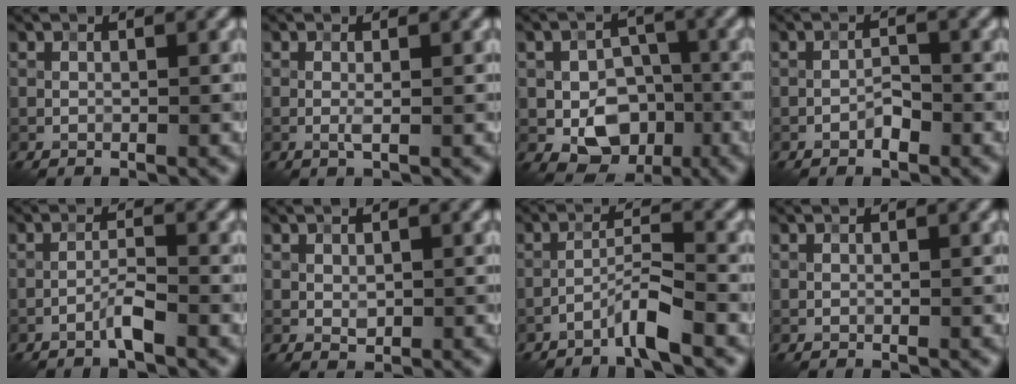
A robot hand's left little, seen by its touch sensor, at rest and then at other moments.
{"total": 0.9, "force": [-0.1, 0.0, 0.9], "torque": [-0.020, 0.000, -0.003]}
{"total": 6.7, "force": [-2.0, 5.0, 4.1], "torque": [-0.056, -0.004, -0.032]}
{"total": 1.4, "force": [-0.9, 0.6, 0.9], "torque": [-0.015, 0.004, -0.017]}
{"total": 1.8, "force": [-1.2, 0.0, 1.4], "torque": [-0.025, 0.009, -0.028]}
{"total": 1.0, "force": [0.1, 0.6, 0.7], "torque": [-0.012, -0.003, 0.004]}
{"total": 3.0, "force": [-2.2, -0.1, 2.0], "torque": [-0.038, 0.012, -0.049]}
{"total": 0.0}